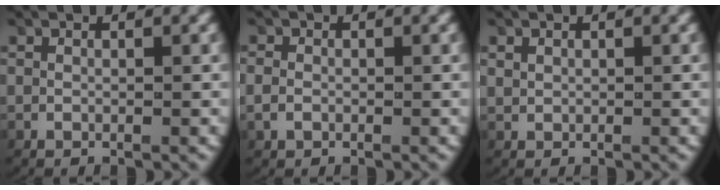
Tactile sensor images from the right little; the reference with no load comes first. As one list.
[{"total": 1.4, "force": [-0.3, 1.1, 0.7], "torque": [-0.022, -0.001, -0.003]}, {"total": 0.6, "force": [0.4, 0.4, 0.3], "torque": [-0.010, -0.001, 0.013]}]